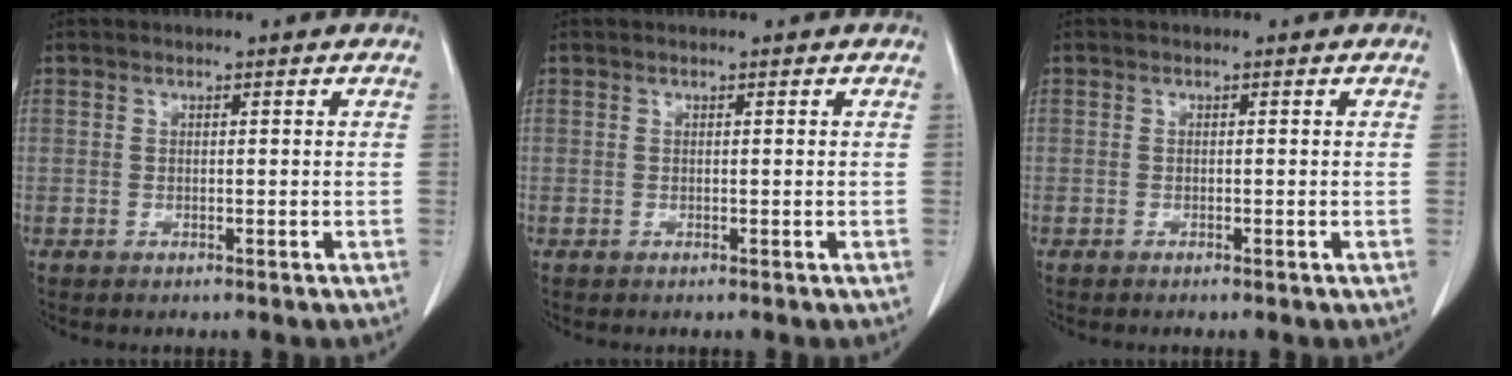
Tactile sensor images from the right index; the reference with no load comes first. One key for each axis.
{"total": 0.0}
{"total": 0.0}